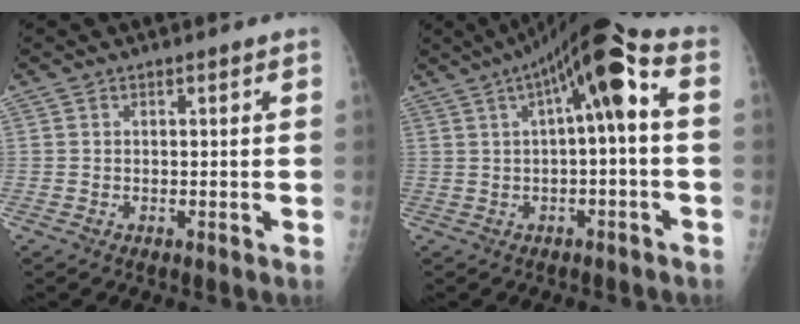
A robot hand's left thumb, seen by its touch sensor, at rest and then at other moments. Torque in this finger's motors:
{"motor_torque": [-0.32, 1.11, 1.43, 0.16, 0.13]}